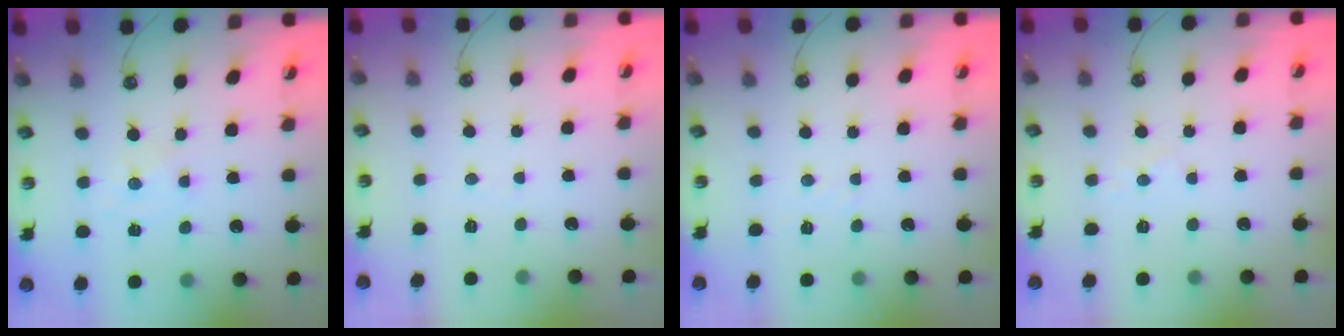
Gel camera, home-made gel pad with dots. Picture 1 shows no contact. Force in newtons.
{"total": 2.8, "press": 2.8, "slide": 0.4}
{"total": 2.1, "press": 2.1, "slide": 0.4}
{"total": 4.2, "press": 4.2, "slide": 0.4}